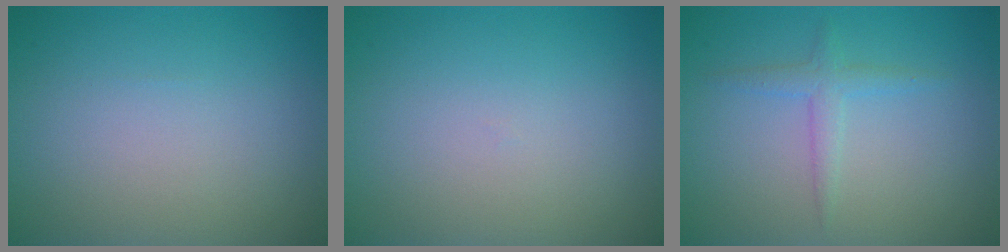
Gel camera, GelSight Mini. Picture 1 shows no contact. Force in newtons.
{"total": 0.0}
{"total": 1.7, "press": 1.7, "slide": 0.0}